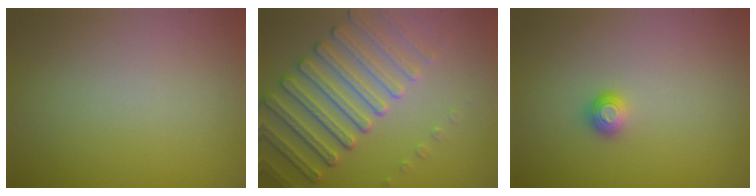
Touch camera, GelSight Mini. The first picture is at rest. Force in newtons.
{"total": 5.6, "press": 5.1, "slide": 2.2}
{"total": 1.1, "press": 1.0, "slide": 0.2}